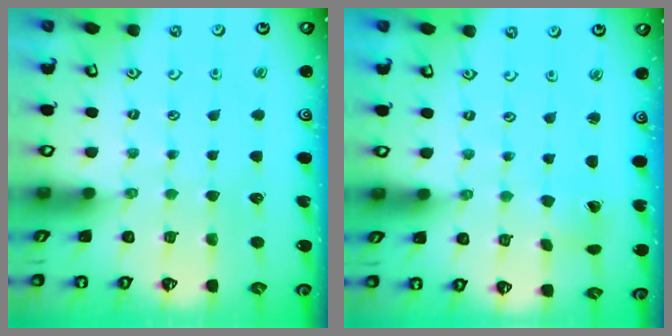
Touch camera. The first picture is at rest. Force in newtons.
{"total": 0.0}